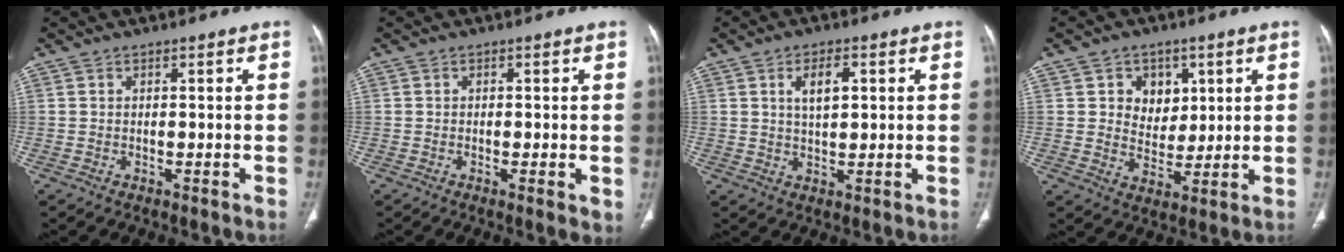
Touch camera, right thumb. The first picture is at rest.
{"total": 2.5, "force": [-0.4, 0.7, 2.4], "torque": [-0.040, -0.008, -0.009]}
{"total": 5.0, "force": [1.5, 2.4, 4.1], "torque": [-0.064, -0.005, 0.028]}
{"total": 7.5, "force": [2.8, 6.3, 3.1], "torque": [-0.008, -0.012, 0.047]}